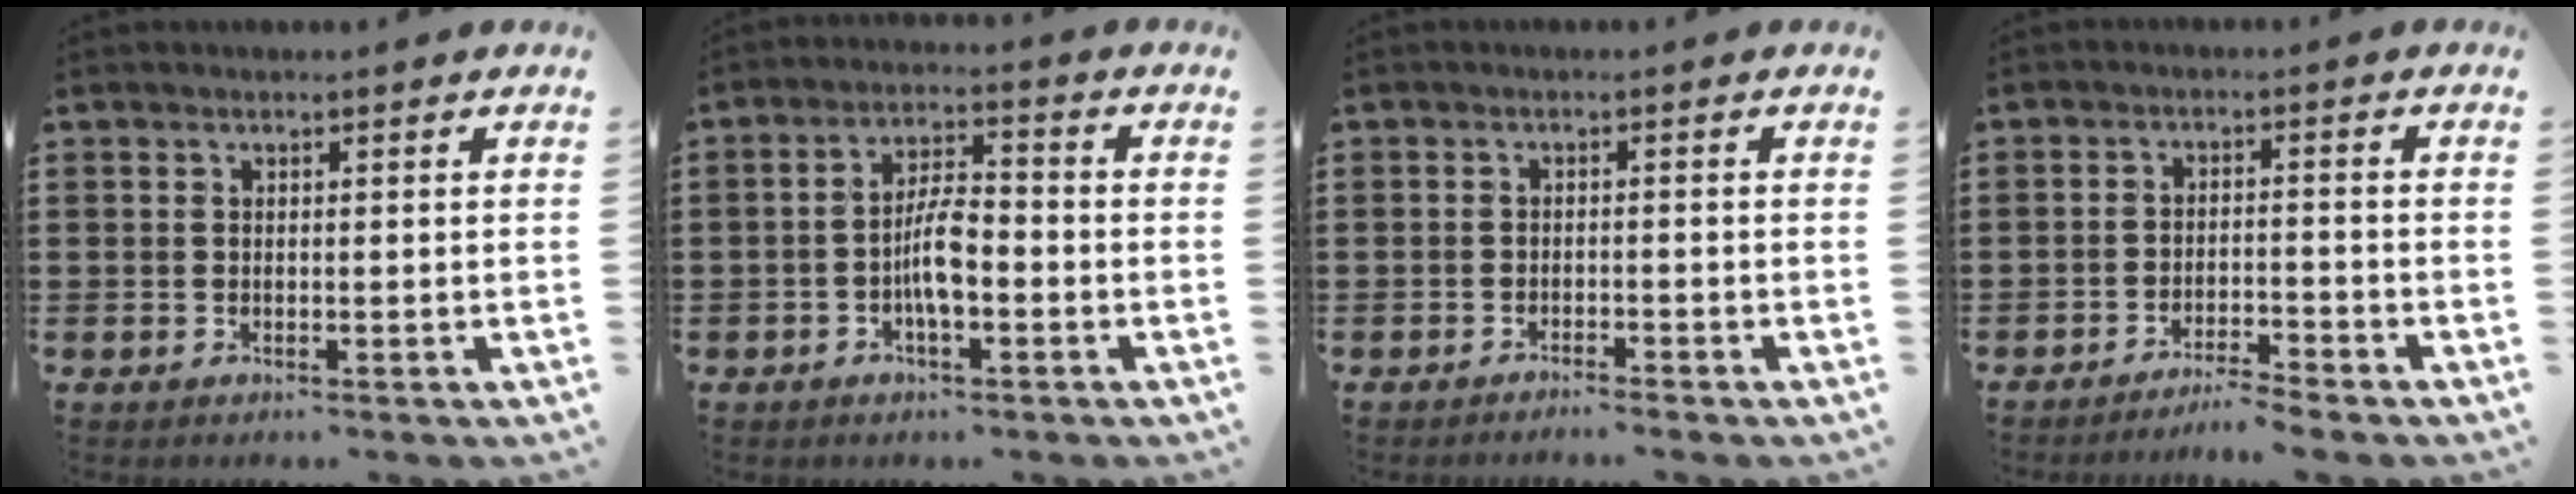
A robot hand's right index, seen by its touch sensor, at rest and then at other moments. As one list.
[{"total": 5.8, "force": [-1.7, 1.9, 5.2], "torque": [-0.104, 0.005, -0.036]}, {"total": 1.6, "force": [-1.6, -0.2, 0.2], "torque": [-0.006, 0.001, -0.033]}, {"total": 3.4, "force": [-3.4, -0.4, 0.5], "torque": [-0.013, -0.003, -0.072]}]